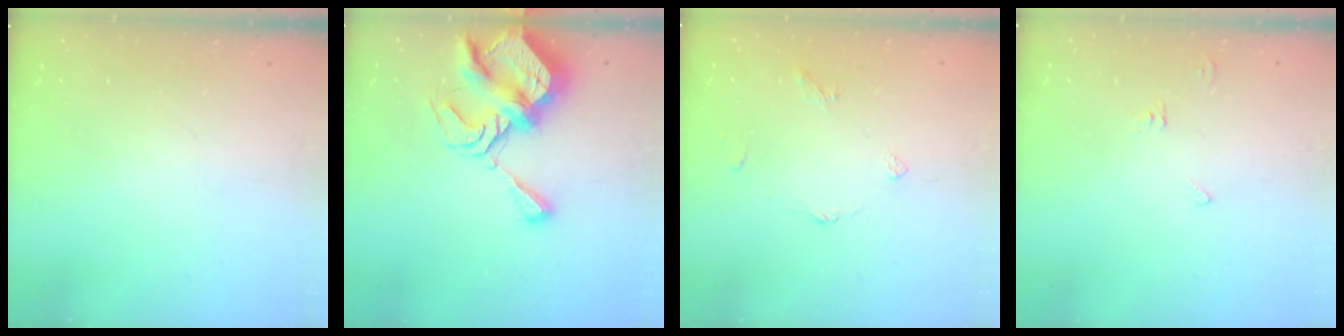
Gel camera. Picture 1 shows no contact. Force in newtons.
{"total": 11.7, "press": 11.6, "slide": 1.2}
{"total": 4.0, "press": 4.0, "slide": 0.6}
{"total": 4.1, "press": 4.1, "slide": 0.5}